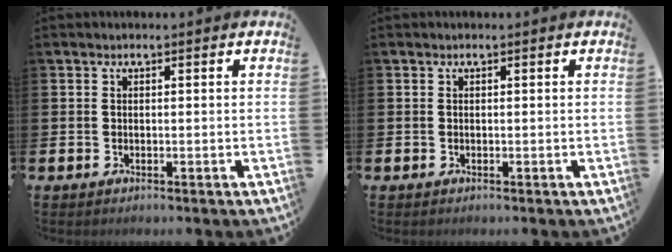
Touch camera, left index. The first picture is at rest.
{"total": 0.0}